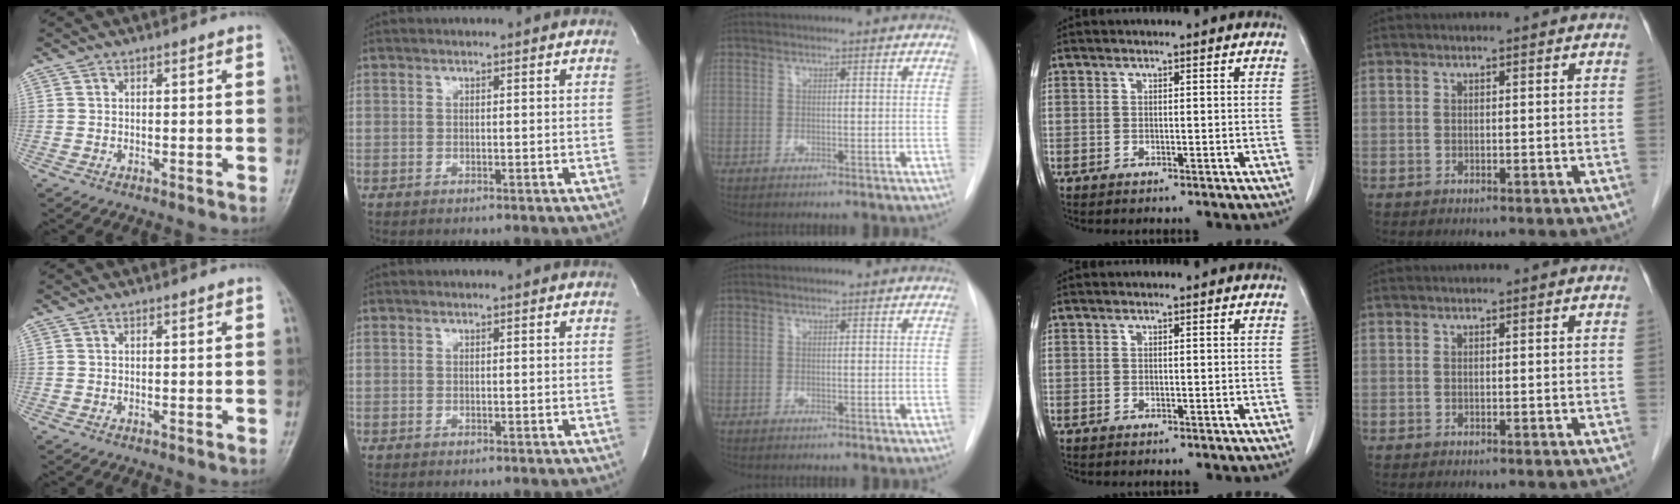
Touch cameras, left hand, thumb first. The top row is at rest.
{}